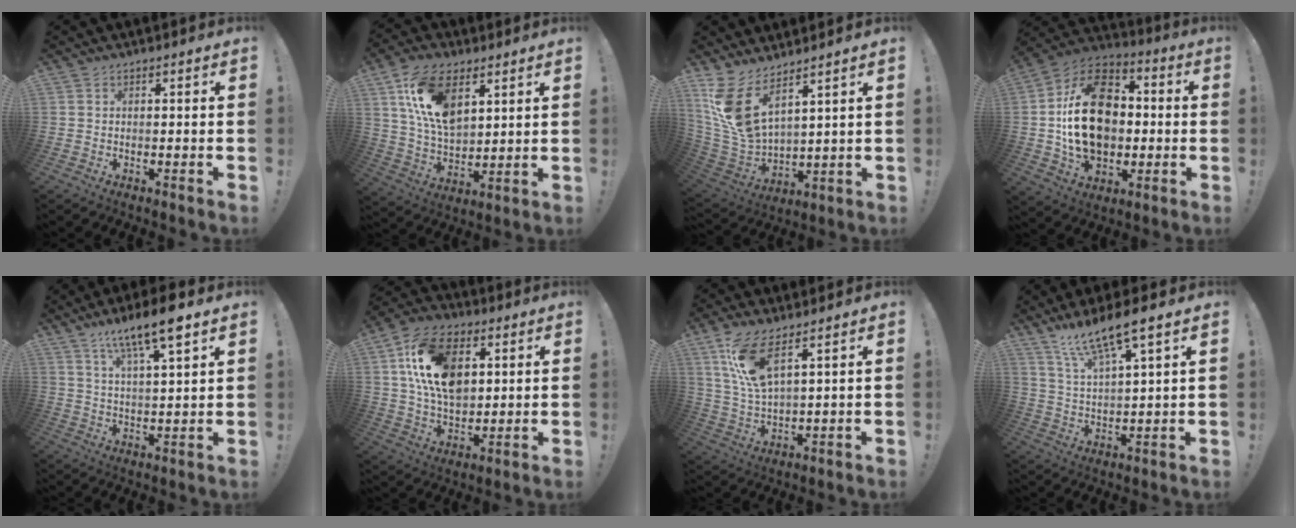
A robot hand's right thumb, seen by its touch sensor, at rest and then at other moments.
{"total": 16.2, "force": [7.6, 9.3, 10.8], "torque": [-0.214, -0.029, 0.139]}
{"total": 12.7, "force": [8.2, 5.2, 8.1], "torque": [-0.178, -0.075, 0.150]}
{"total": 23.9, "force": [0.8, 17.2, 16.5], "torque": [-0.271, 0.020, 0.025]}
{"total": 11.6, "force": [8.0, 1.5, 8.3], "torque": [-0.141, -0.043, 0.130]}
{"total": 19.5, "force": [5.5, 12.6, 13.8], "torque": [-0.245, -0.008, 0.098]}
{"total": 10.8, "force": [6.5, 3.0, 8.1], "torque": [-0.171, -0.028, 0.121]}
{"total": 11.2, "force": [9.0, 1.0, 6.6], "torque": [-0.134, -0.048, 0.153]}